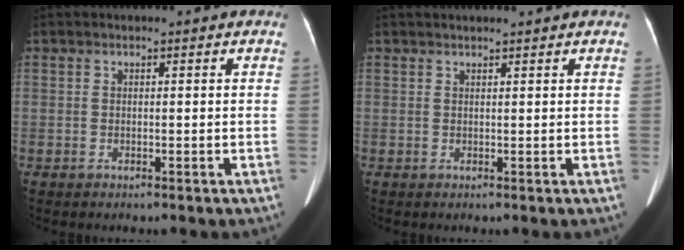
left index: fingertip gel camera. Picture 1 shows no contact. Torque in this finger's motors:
{"motor_torque": [0.03, 0.16, -0.24, -0.02]}